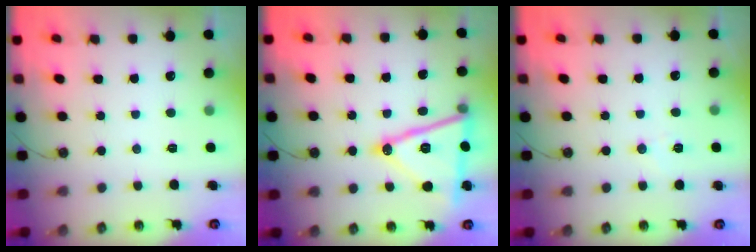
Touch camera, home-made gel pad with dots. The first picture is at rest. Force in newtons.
{"total": 19.0, "press": 18.7, "slide": 3.5}
{"total": 4.4, "press": 3.9, "slide": 2.0}